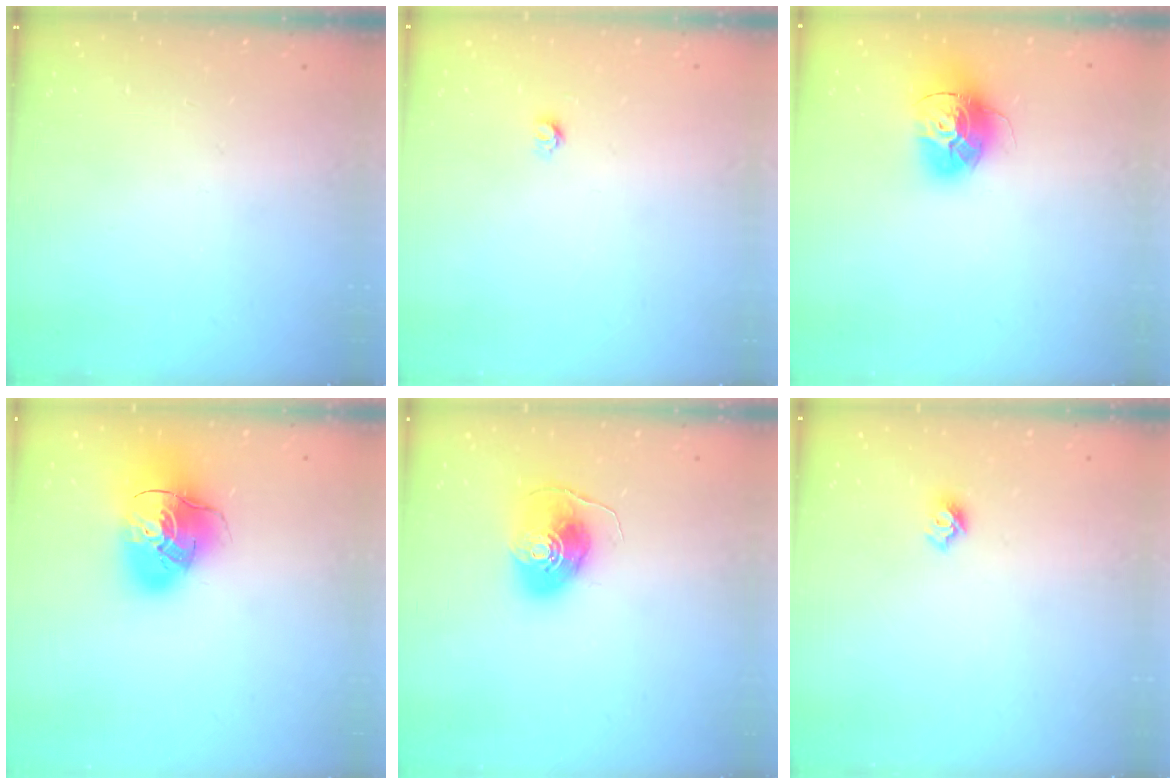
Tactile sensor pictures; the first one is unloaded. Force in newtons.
{"total": 3.4, "press": 3.4, "slide": 0.2}
{"total": 14.7, "press": 14.6, "slide": 1.4}
{"total": 17.7, "press": 17.5, "slide": 2.5}
{"total": 8.9, "press": 8.9, "slide": 0.8}
{"total": 5.7, "press": 5.7, "slide": 0.5}